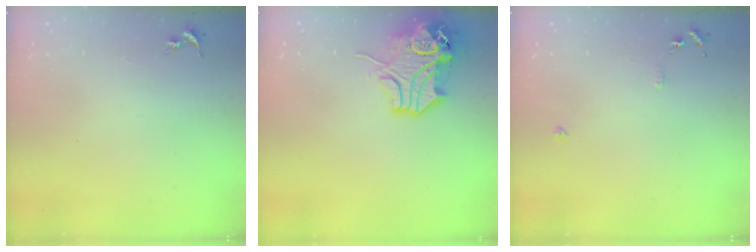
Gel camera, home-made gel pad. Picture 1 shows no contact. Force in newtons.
{"total": 13.1, "press": 13.0, "slide": 1.9}
{"total": 6.3, "press": 6.3, "slide": 0.6}